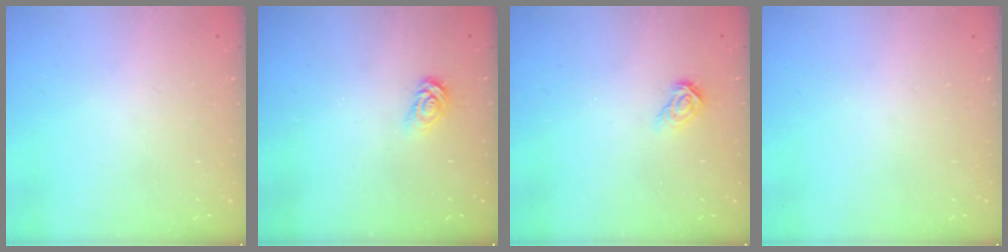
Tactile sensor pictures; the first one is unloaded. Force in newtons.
{"total": 3.0, "press": 2.9, "slide": 0.3}
{"total": 6.2, "press": 6.2, "slide": 0.4}
{"total": 0.0}